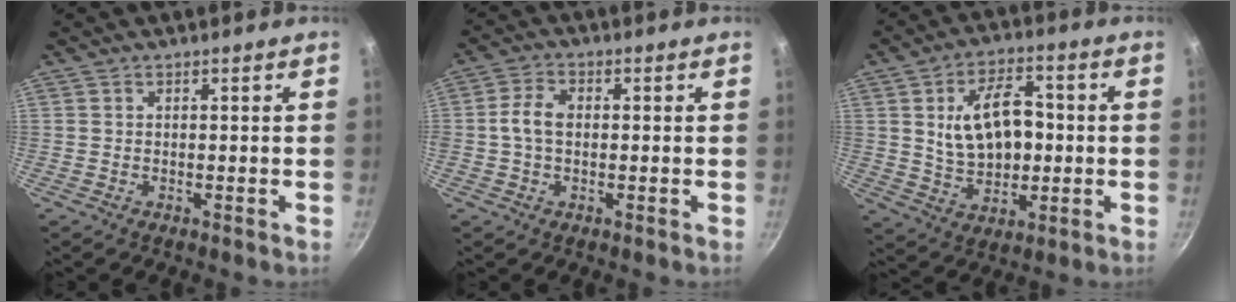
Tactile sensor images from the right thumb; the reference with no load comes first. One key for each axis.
{"total": 5.2, "fx": 0.1, "fy": 3.2, "fz": 4.1, "tx": -0.084, "ty": 0.014, "tz": -0.006}
{"total": 13.5, "fx": 1.1, "fy": 8.5, "fz": 10.4, "tx": -0.146, "ty": 0.006, "tz": 0.026}